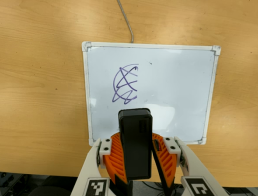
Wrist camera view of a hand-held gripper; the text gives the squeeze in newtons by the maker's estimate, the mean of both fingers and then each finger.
{"total": 9.7, "left": 10.2, "right": 9.2}